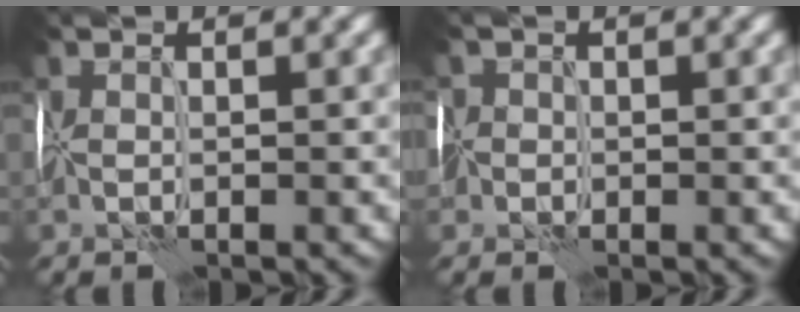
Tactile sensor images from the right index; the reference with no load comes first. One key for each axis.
{"total": 2.7, "fx": -0.1, "fy": 2.4, "fz": 1.2, "tx": -0.025, "ty": 0.011, "tz": -0.012}